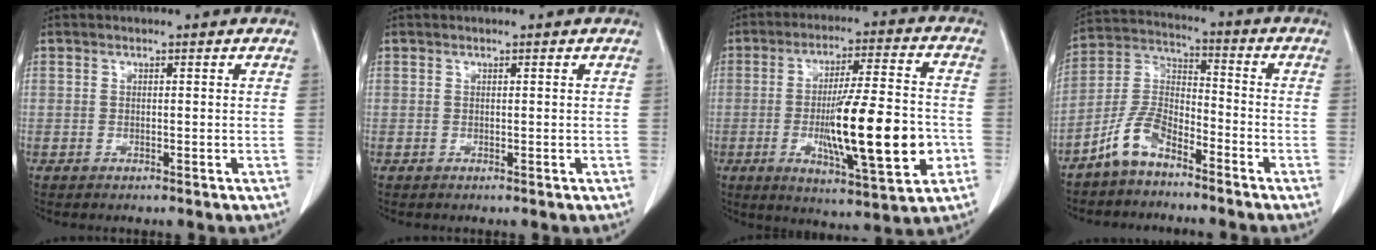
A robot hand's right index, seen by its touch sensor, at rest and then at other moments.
{"total": 0.0}
{"total": 17.5, "force": [-3.7, 2.5, 16.9], "torque": [-0.279, -0.009, -0.050]}
{"total": 8.0, "force": [-6.0, 3.1, 4.4], "torque": [-0.104, 0.013, -0.125]}